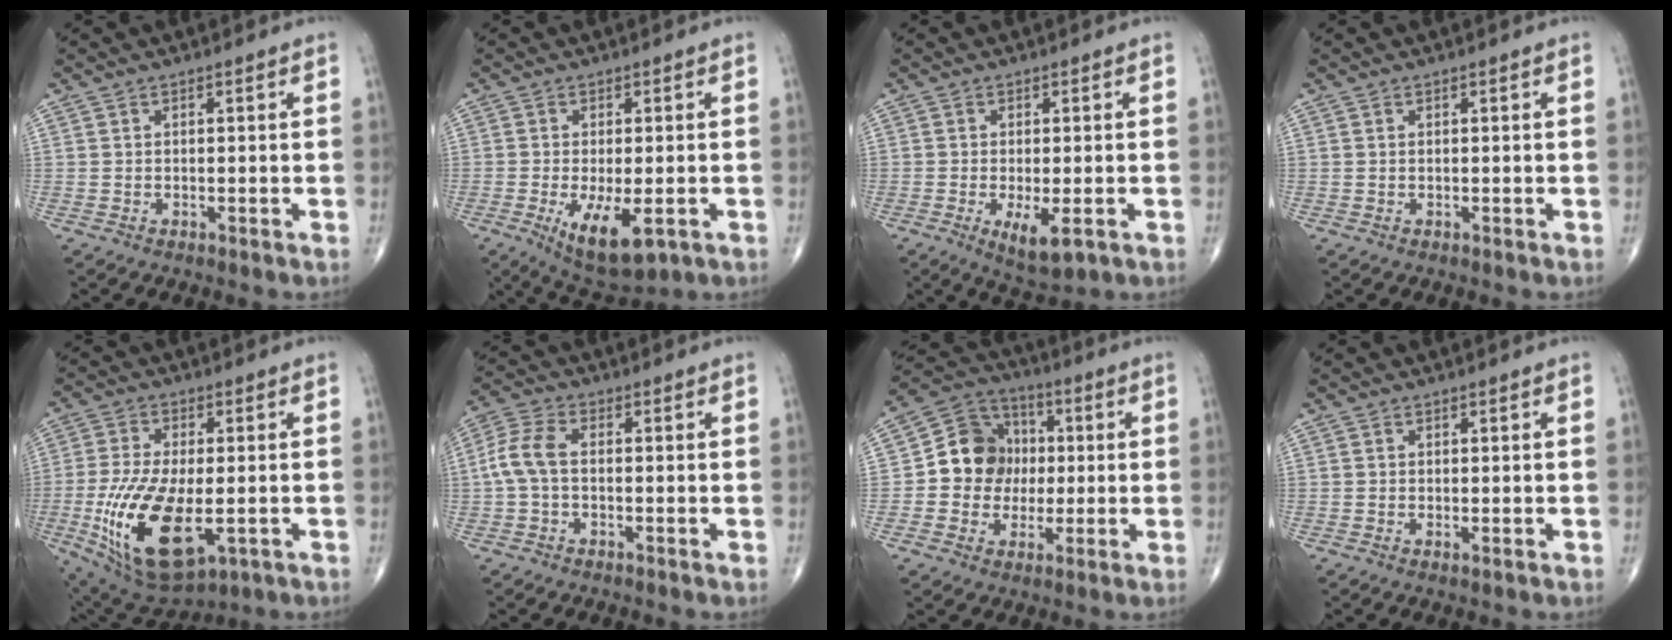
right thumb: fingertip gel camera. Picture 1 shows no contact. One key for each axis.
{"total": 9.9, "fx": -3.5, "fy": 4.0, "fz": 8.4, "tx": -0.138, "ty": -0.017, "tz": -0.045}
{"total": 6.0, "fx": -2.1, "fy": 2.1, "fz": 5.2, "tx": -0.090, "ty": -0.016, "tz": -0.028}
{"total": 0.0}
{"total": 18.7, "fx": -4.5, "fy": 8.8, "fz": 15.9, "tx": -0.320, "ty": -0.017, "tz": -0.059}
{"total": 6.3, "fx": -0.3, "fy": 3.7, "fz": 5.1, "tx": -0.118, "ty": 0.019, "tz": -0.014}
{"total": 12.1, "fx": 0.0, "fy": 10.9, "fz": 5.2, "tx": -0.044, "ty": 0.023, "tz": -0.008}
{"total": 0.6, "fx": -0.1, "fy": 0.3, "fz": 0.6, "tx": -0.013, "ty": -0.004, "tz": -0.003}